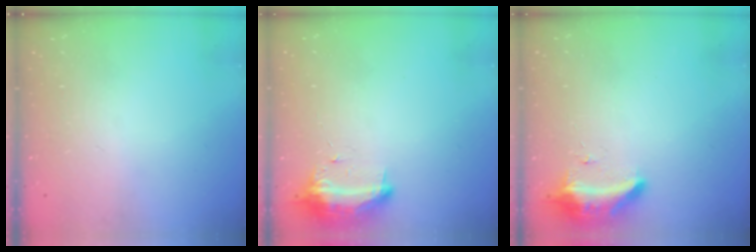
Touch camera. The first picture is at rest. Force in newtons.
{"total": 9.9, "press": 9.8, "slide": 1.0}
{"total": 8.9, "press": 8.8, "slide": 1.6}